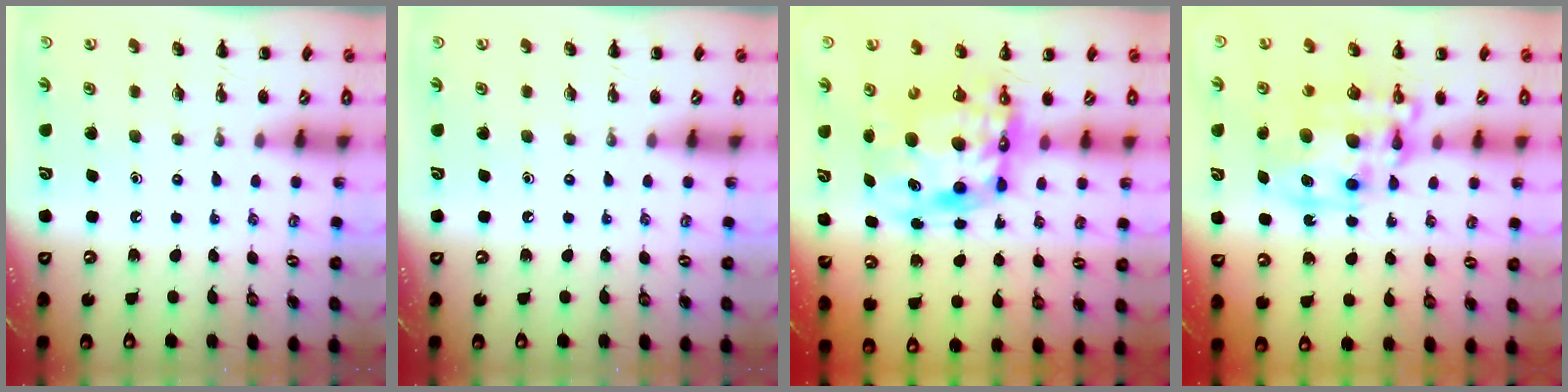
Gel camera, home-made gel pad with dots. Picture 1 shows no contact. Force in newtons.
{"total": 0.0}
{"total": 12.6, "press": 12.2, "slide": 3.4}
{"total": 13.5, "press": 13.1, "slide": 3.3}